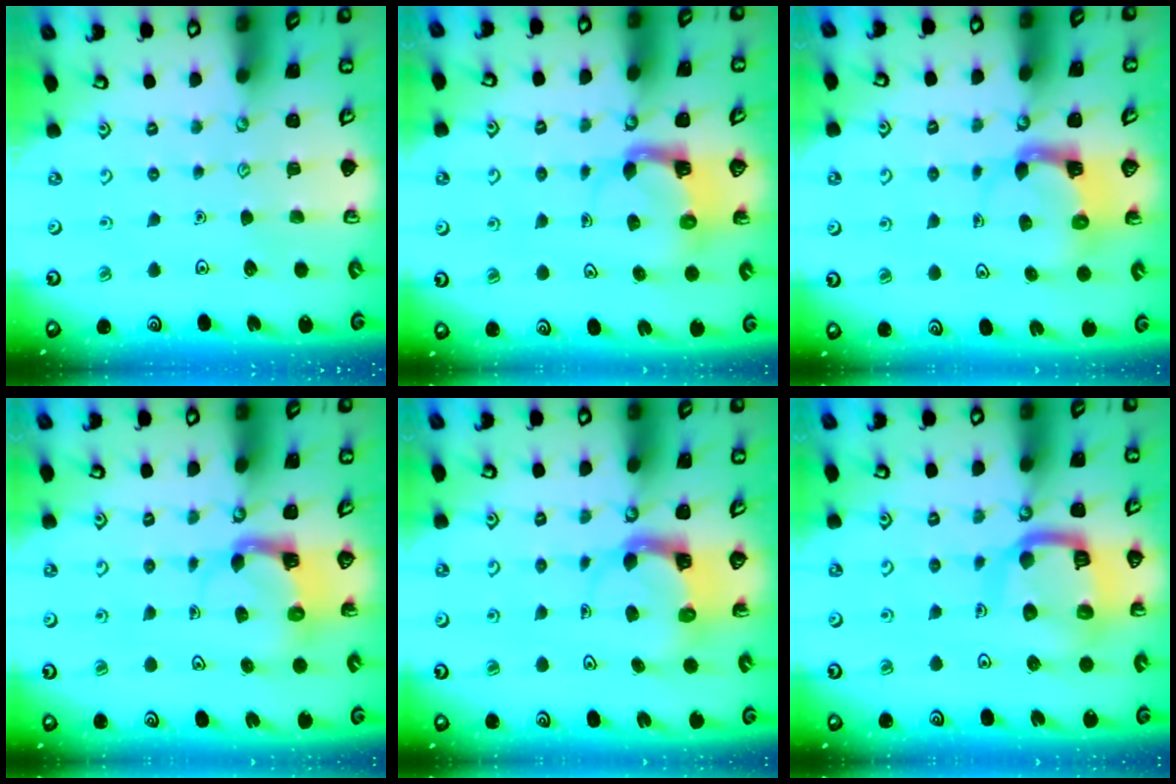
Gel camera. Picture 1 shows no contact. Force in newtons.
{"total": 3.9, "press": 3.8, "slide": 0.7}
{"total": 3.6, "press": 3.6, "slide": 0.4}
{"total": 3.9, "press": 3.8, "slide": 0.7}
{"total": 4.0, "press": 3.9, "slide": 0.4}
{"total": 13.1, "press": 13.0, "slide": 1.6}